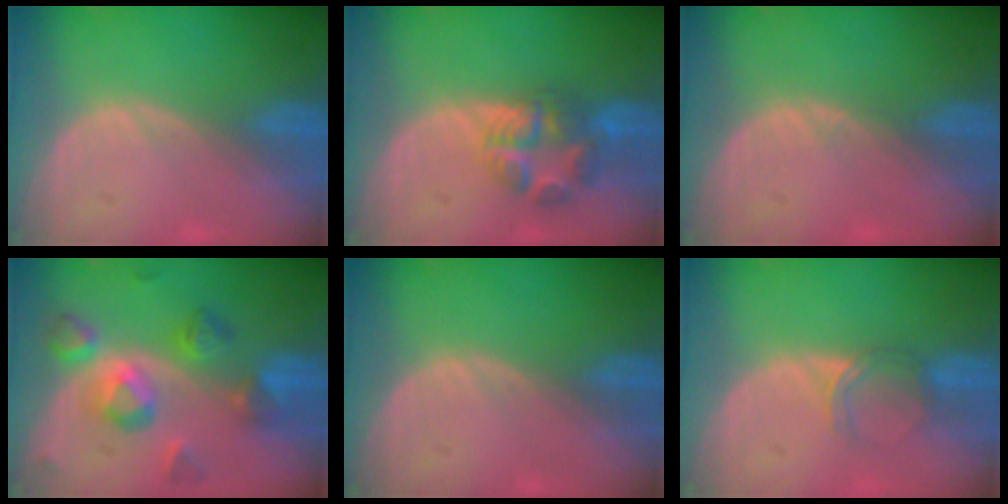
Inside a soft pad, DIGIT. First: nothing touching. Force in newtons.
{"total": 6.7, "press": 6.4, "slide": 1.8}
{"total": 0.5, "press": 0.4, "slide": 0.4}
{"total": 8.5, "press": 8.5, "slide": 0.4}
{"total": 0.0}
{"total": 3.1, "press": 2.7, "slide": 1.5}